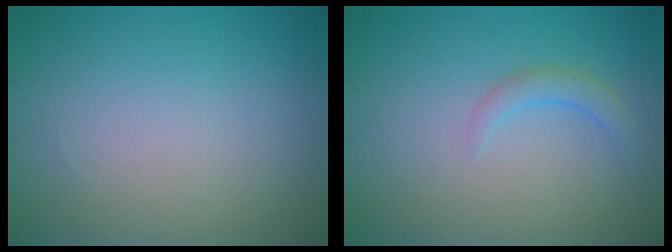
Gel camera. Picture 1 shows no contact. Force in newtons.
{"total": 1.6, "press": 1.6, "slide": 0.2}